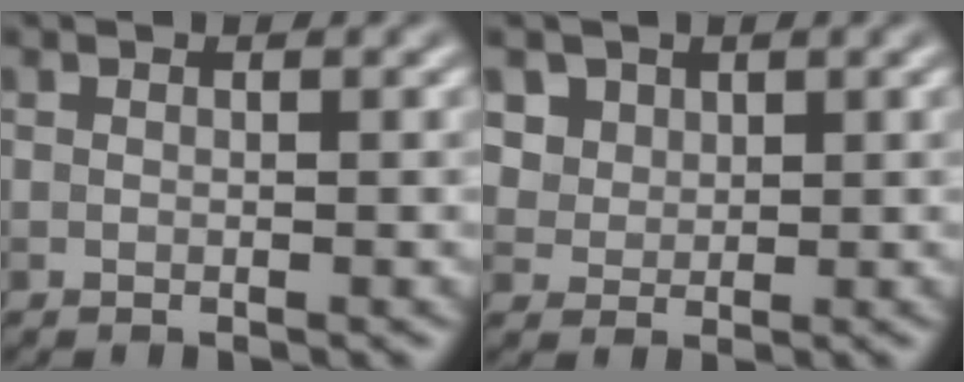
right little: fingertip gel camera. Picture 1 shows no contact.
{"total": 4.4, "force": [2.5, 3.2, 1.7], "torque": [-0.054, -0.003, 0.053]}